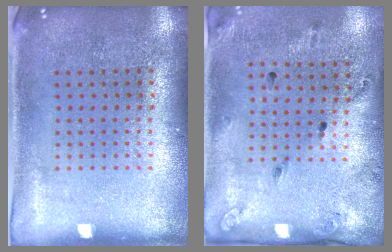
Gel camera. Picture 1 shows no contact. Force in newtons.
{"total": 1.9, "press": 1.1, "slide": 1.5}